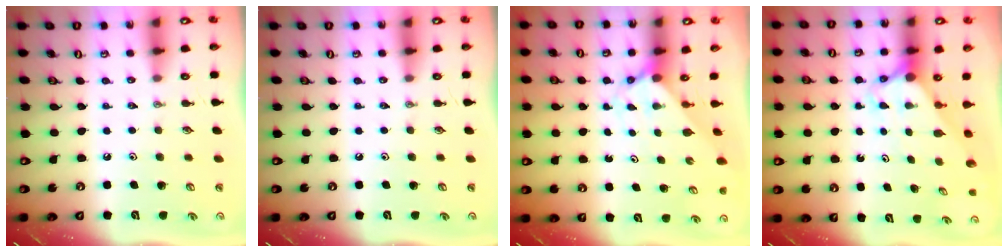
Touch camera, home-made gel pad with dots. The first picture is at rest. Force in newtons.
{"total": 0.0}
{"total": 2.0, "press": 2.0, "slide": 0.2}
{"total": 2.8, "press": 2.8, "slide": 0.2}